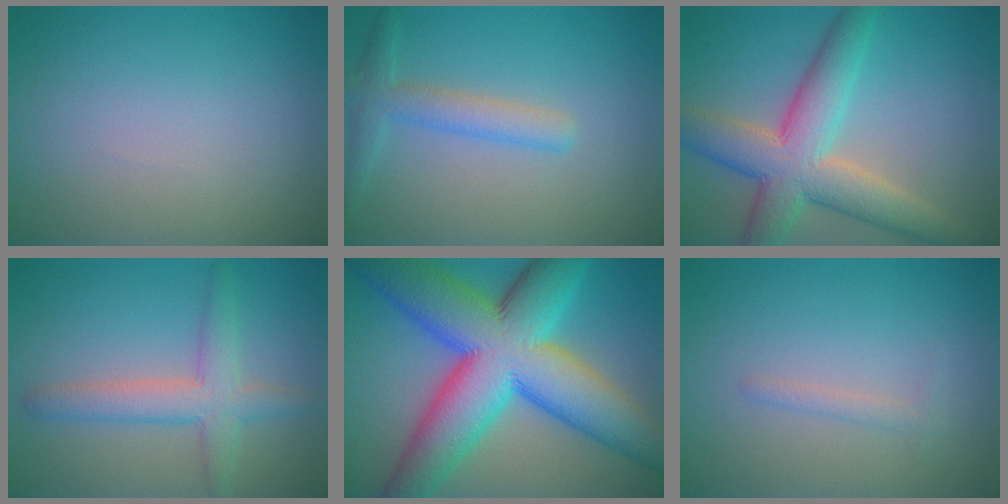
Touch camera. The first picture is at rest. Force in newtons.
{"total": 2.8, "press": 2.8, "slide": 0.1}
{"total": 8.0, "press": 8.0, "slide": 0.5}
{"total": 4.0, "press": 4.0, "slide": 0.3}
{"total": 16.5, "press": 16.5, "slide": 0.1}
{"total": 1.0, "press": 1.0, "slide": 0.0}